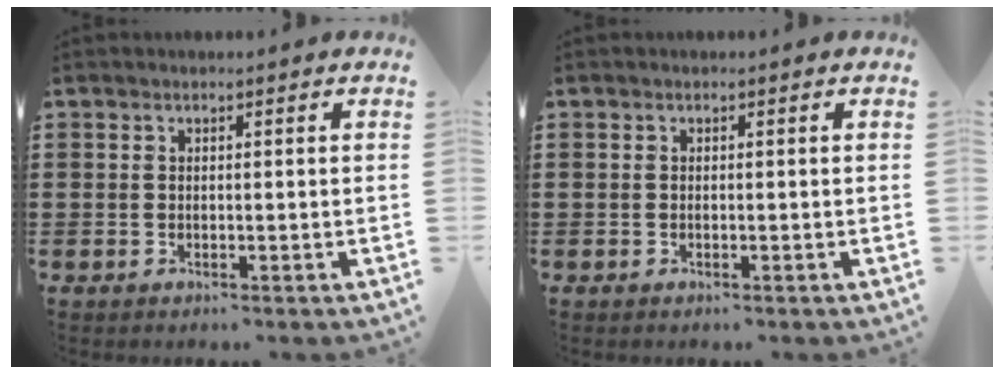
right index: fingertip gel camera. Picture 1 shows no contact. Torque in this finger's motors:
{"motor_torque": [0.22, 0.27, 0.02, 0.01]}